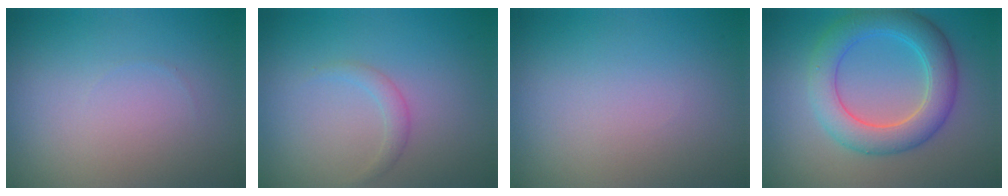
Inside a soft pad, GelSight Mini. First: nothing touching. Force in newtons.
{"total": 1.1, "press": 1.1, "slide": 0.1}
{"total": 0.0}
{"total": 5.8, "press": 5.8, "slide": 0.2}